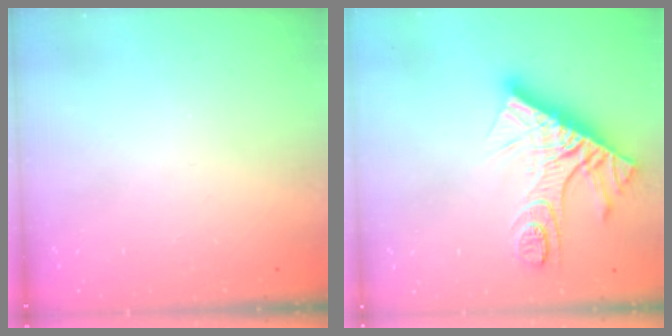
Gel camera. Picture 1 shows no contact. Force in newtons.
{"total": 15.8, "press": 15.8, "slide": 1.4}